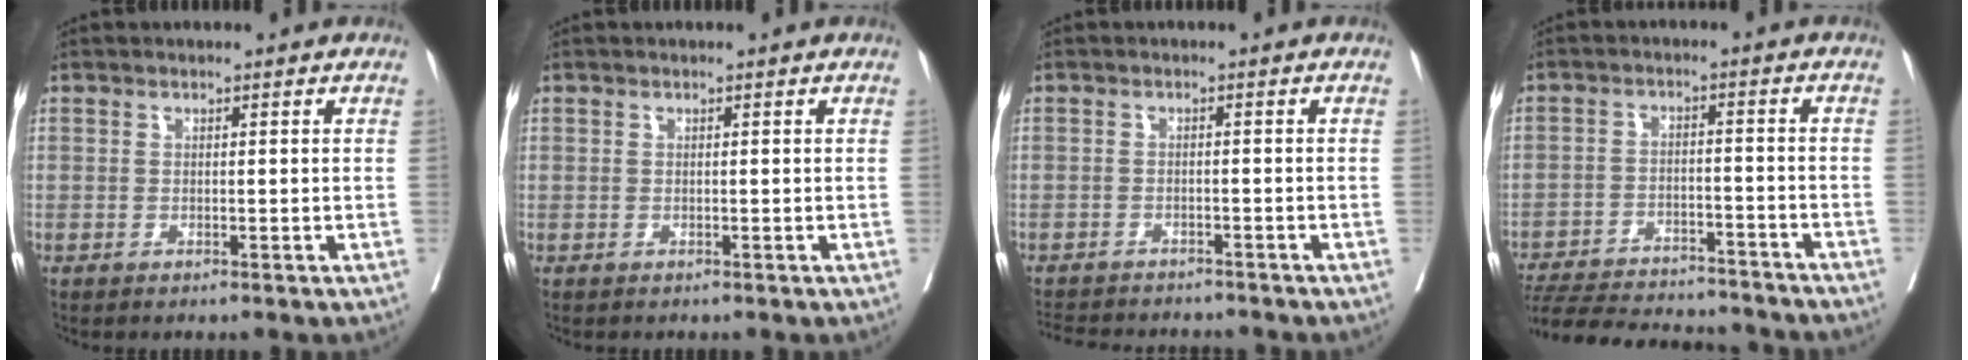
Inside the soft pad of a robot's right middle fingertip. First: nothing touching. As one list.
[{"total": 0.0}, {"total": 10.5, "force": [-9.8, 2.3, 3.1], "torque": [-0.057, -0.002, -0.129]}, {"total": 21.7, "force": [-19.9, 3.8, 7.7], "torque": [-0.160, -0.024, -0.276]}]